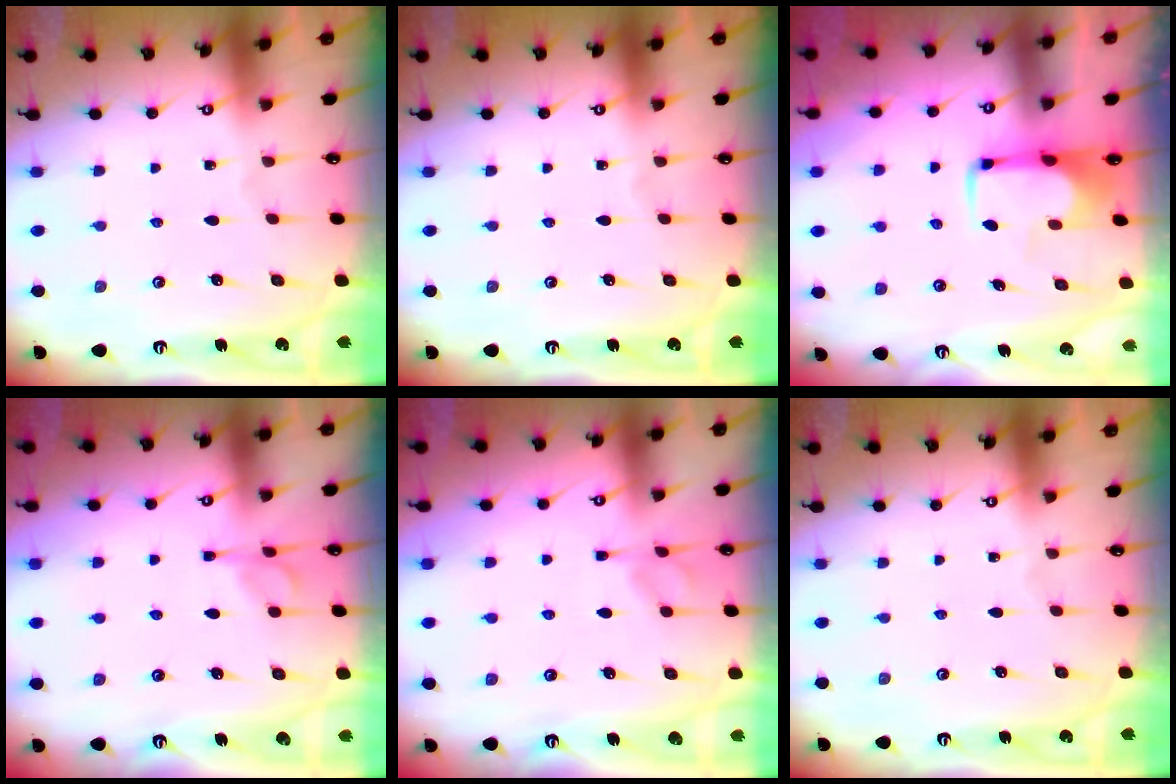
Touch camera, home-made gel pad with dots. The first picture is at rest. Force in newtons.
{"total": 0.0}
{"total": 2.0, "press": 2.0, "slide": 0.4}
{"total": 4.4, "press": 4.4, "slide": 0.6}
{"total": 4.8, "press": 4.8, "slide": 0.8}
{"total": 0.0}